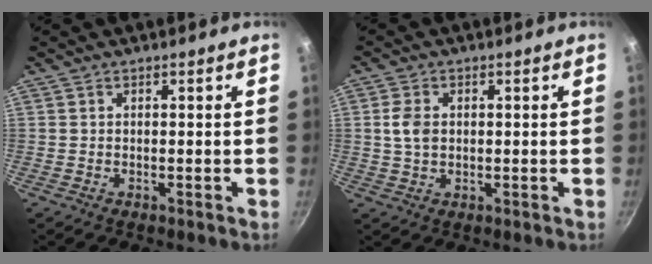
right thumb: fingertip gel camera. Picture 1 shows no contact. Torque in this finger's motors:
{"motor_torque": [-0.42, 0.43, 0.50, -0.31, 0.03]}